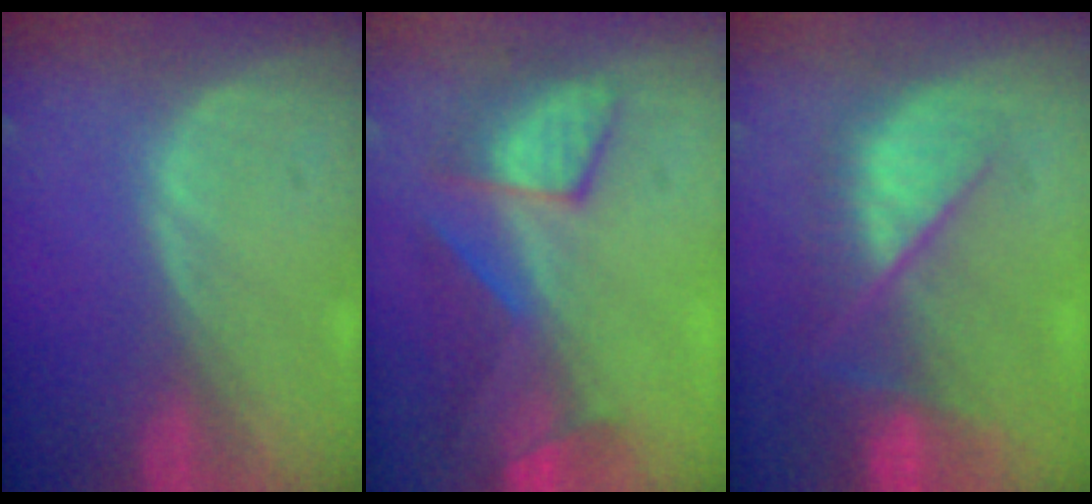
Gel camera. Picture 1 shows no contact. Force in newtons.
{"total": 8.0, "press": 7.7, "slide": 2.2}
{"total": 9.6, "press": 8.2, "slide": 5.1}